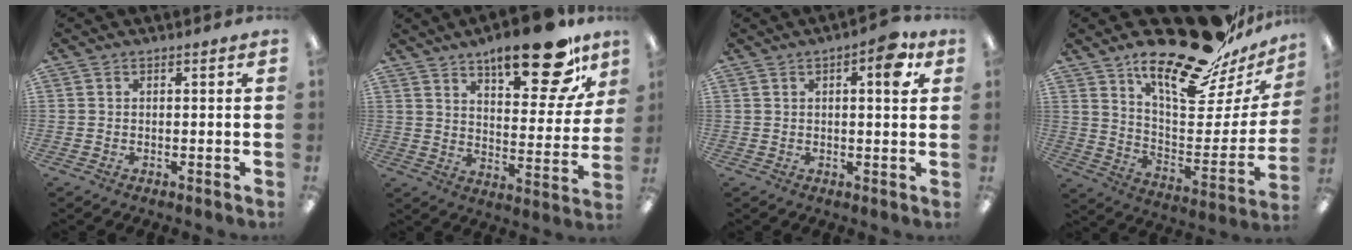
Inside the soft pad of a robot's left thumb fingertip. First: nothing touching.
{"total": 19.4, "force": [13.3, 6.7, 12.4], "torque": [-0.169, -0.081, 0.212]}
{"total": 6.6, "force": [2.9, 2.1, 5.5], "torque": [-0.081, -0.004, 0.042]}
{"total": 23.5, "force": [18.7, 6.9, 12.5], "torque": [-0.183, -0.136, 0.313]}